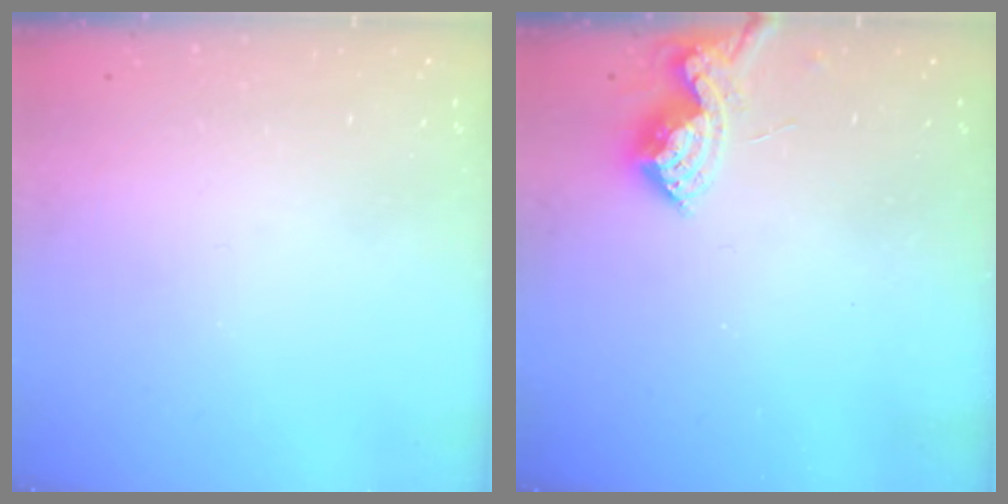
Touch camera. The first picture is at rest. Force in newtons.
{"total": 8.6, "press": 8.5, "slide": 0.2}